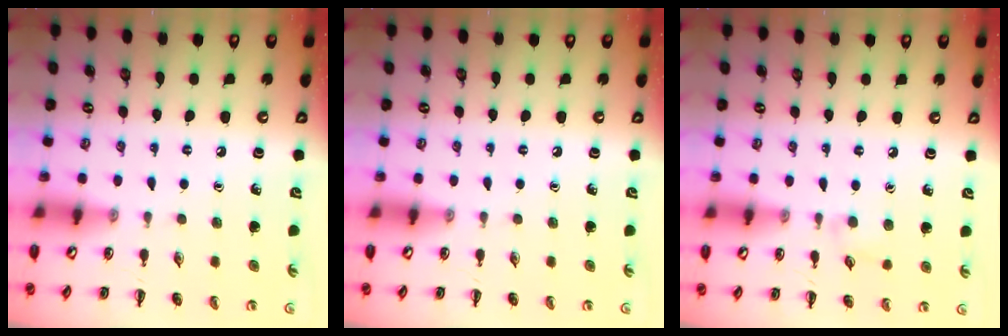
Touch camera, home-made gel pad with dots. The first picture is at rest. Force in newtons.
{"total": 0.0}
{"total": 5.5, "press": 5.0, "slide": 2.1}